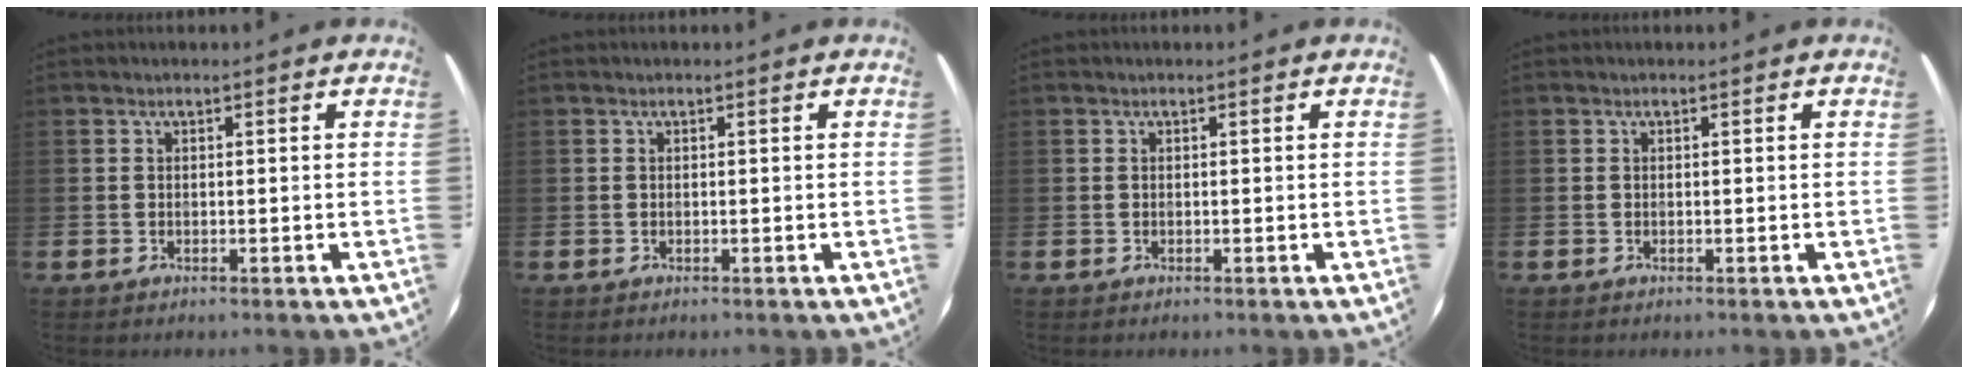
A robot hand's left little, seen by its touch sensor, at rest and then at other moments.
{"total": 0.0}
{"total": 0.0}
{"total": 0.0}